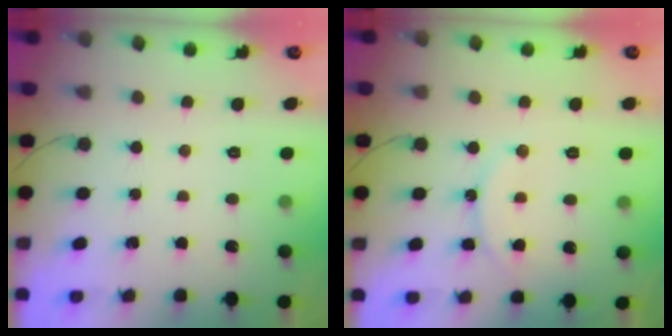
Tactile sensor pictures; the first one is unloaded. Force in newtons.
{"total": 11.0, "press": 10.9, "slide": 1.0}